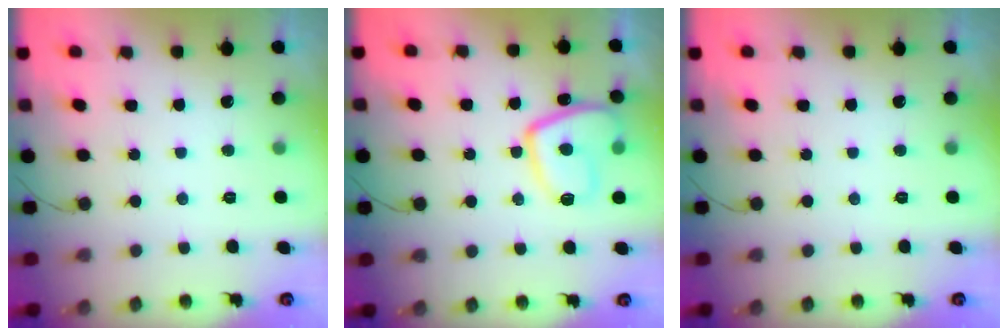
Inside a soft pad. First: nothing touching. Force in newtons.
{"total": 12.8, "press": 12.8, "slide": 1.3}
{"total": 0.0}